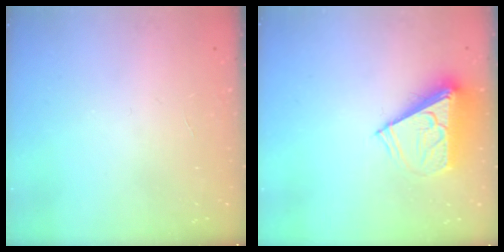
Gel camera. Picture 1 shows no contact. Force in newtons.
{"total": 8.3, "press": 8.3, "slide": 0.3}